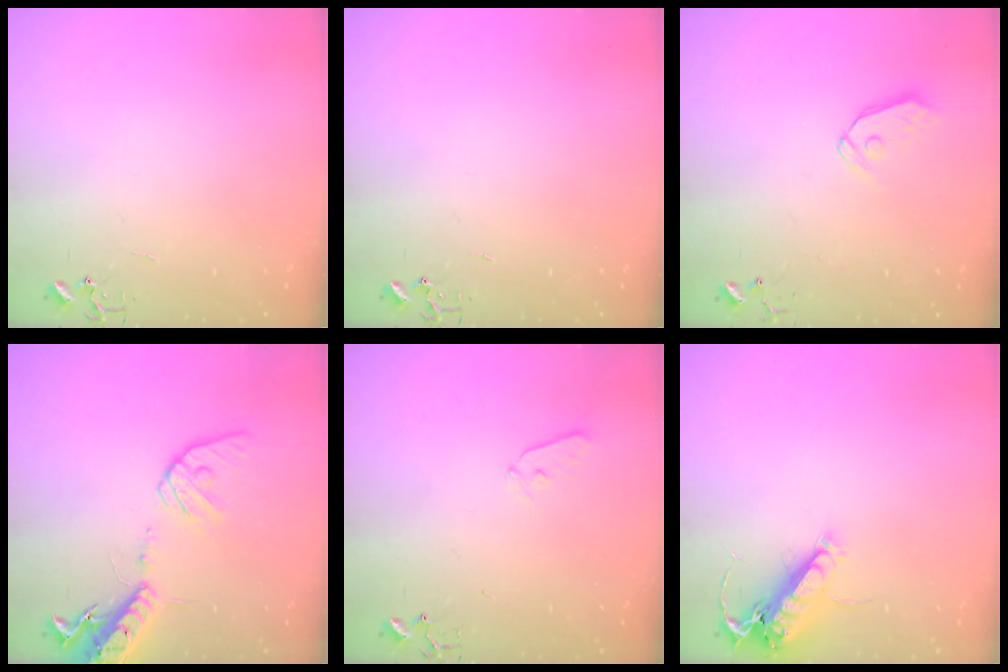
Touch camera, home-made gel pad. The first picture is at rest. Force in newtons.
{"total": 0.0}
{"total": 6.0, "press": 6.0, "slide": 0.5}
{"total": 17.5, "press": 17.1, "slide": 3.5}
{"total": 5.0, "press": 5.0, "slide": 0.6}
{"total": 14.1, "press": 14.0, "slide": 1.8}